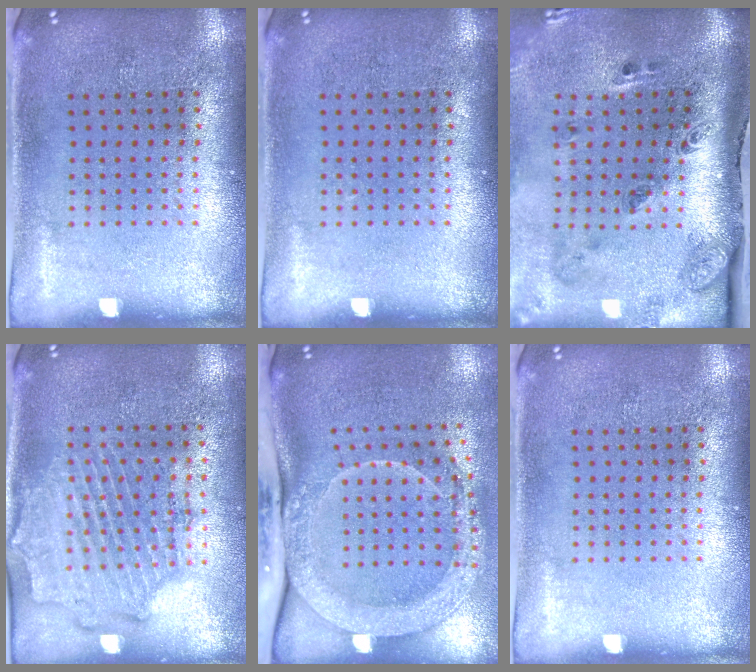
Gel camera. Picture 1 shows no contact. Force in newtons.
{"total": 0.0}
{"total": 3.4, "press": 2.1, "slide": 2.7}
{"total": 1.8, "press": 1.7, "slide": 0.7}
{"total": 2.4, "press": 2.1, "slide": 1.1}
{"total": 0.0}